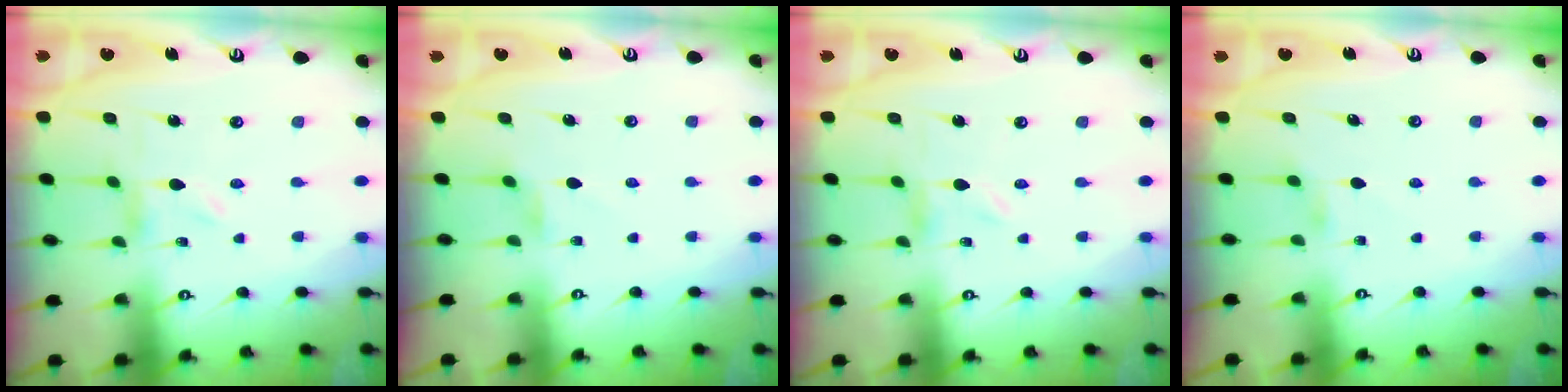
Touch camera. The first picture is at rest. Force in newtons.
{"total": 2.8, "press": 2.8, "slide": 0.4}
{"total": 0.0}
{"total": 2.7, "press": 2.7, "slide": 0.5}